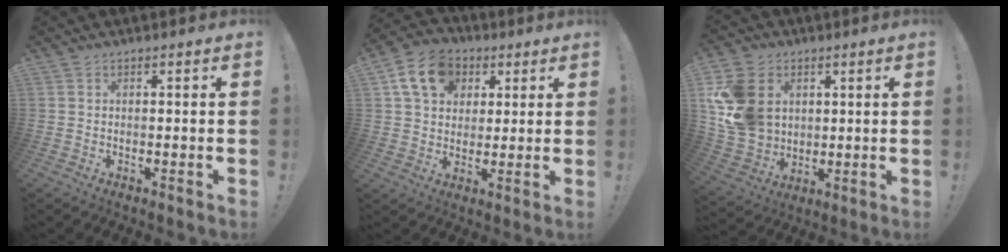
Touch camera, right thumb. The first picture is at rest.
{"total": 14.1, "force": [5.5, 10.9, 7.1], "torque": [-0.109, -0.010, 0.109]}
{"total": 17.0, "force": [3.9, 13.7, 9.3], "torque": [-0.187, -0.005, 0.082]}